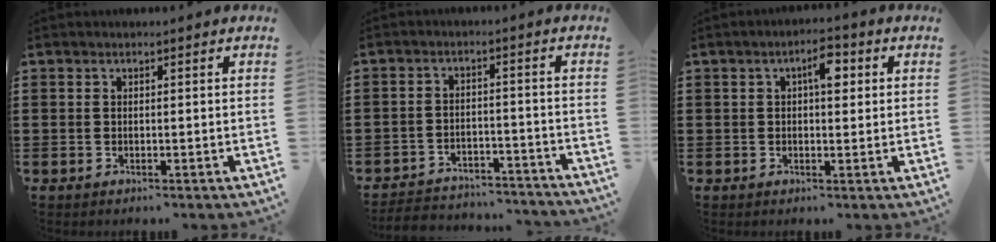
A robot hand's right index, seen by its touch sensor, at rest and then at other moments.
{"total": 4.2, "force": [-4.1, 0.7, 0.1], "torque": [-0.013, 0.002, -0.088]}
{"total": 4.0, "force": [1.2, 1.6, 3.5], "torque": [-0.057, 0.004, 0.014]}